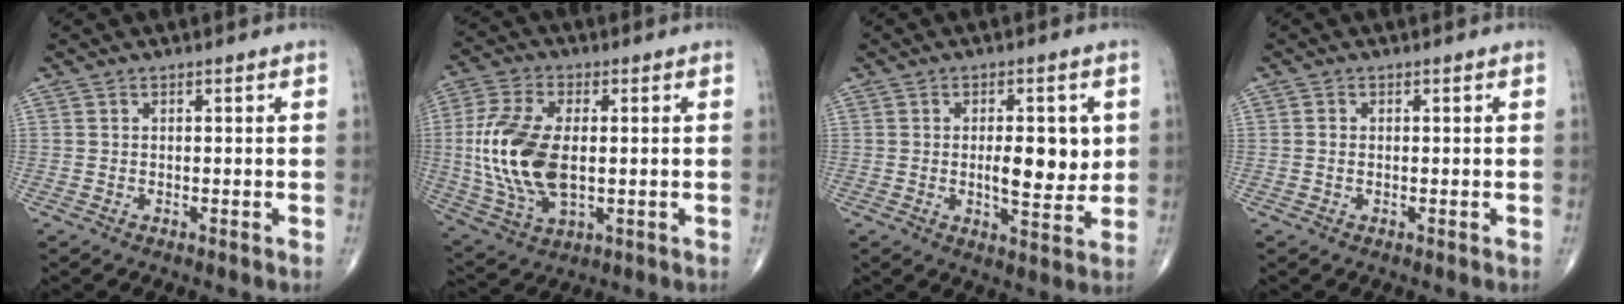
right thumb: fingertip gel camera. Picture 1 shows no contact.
{"total": 16.5, "force": [0.2, 8.8, 14.0], "torque": [-0.299, -0.007, 0.007]}
{"total": 9.0, "force": [0.8, 3.7, 8.1], "torque": [-0.103, -0.013, 0.019]}
{"total": 0.8, "force": [0.0, 0.6, 0.6], "torque": [-0.010, 0.001, -0.002]}